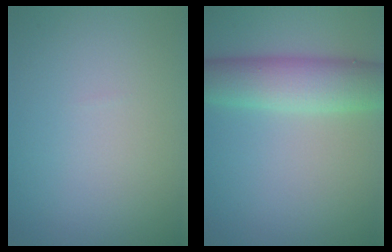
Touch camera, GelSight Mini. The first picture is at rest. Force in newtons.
{"total": 6.1, "press": 6.1, "slide": 0.6}